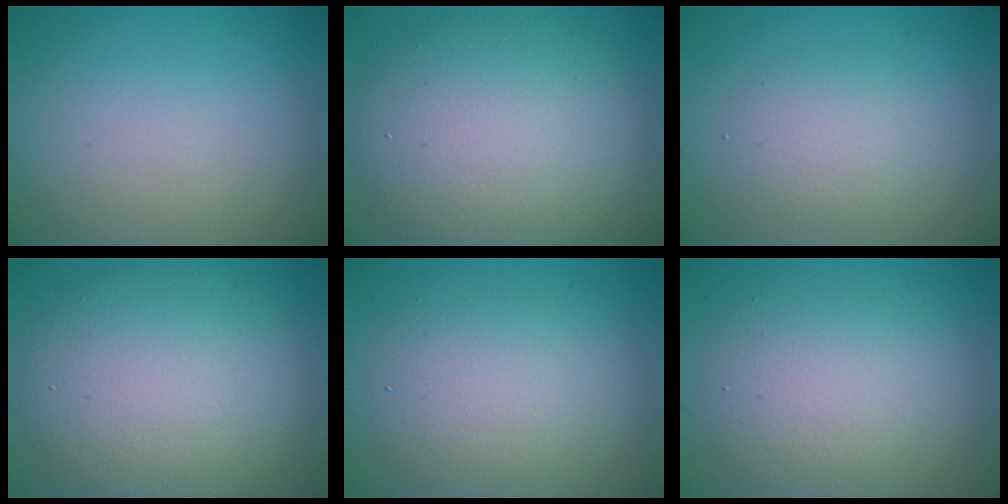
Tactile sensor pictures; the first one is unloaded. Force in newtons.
{"total": 9.7, "press": 9.7, "slide": 0.6}
{"total": 2.6, "press": 2.6, "slide": 0.2}
{"total": 9.4, "press": 9.4, "slide": 0.6}
{"total": 4.5, "press": 4.5, "slide": 0.4}
{"total": 5.1, "press": 5.1, "slide": 0.5}